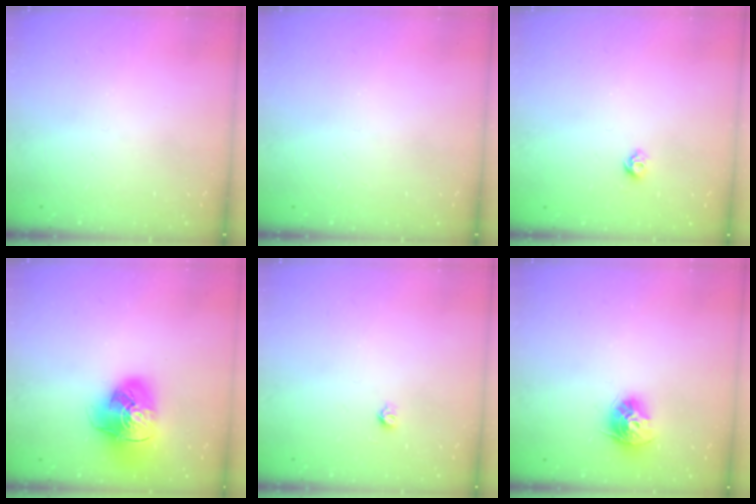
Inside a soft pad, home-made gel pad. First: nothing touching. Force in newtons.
{"total": 0.0}
{"total": 5.3, "press": 5.3, "slide": 0.8}
{"total": 14.9, "press": 14.8, "slide": 1.9}
{"total": 3.4, "press": 3.4, "slide": 0.2}
{"total": 10.6, "press": 10.6, "slide": 1.0}